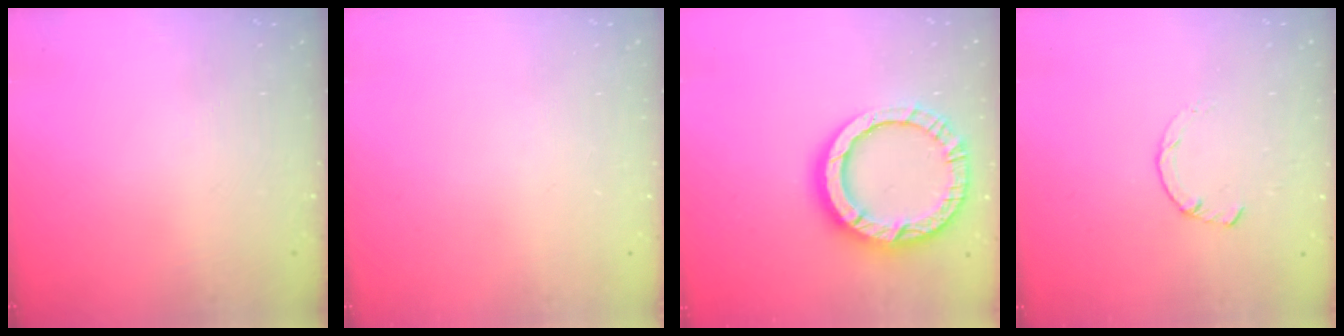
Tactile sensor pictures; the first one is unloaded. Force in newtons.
{"total": 0.0}
{"total": 16.2, "press": 16.1, "slide": 1.6}
{"total": 2.3, "press": 2.3, "slide": 0.1}